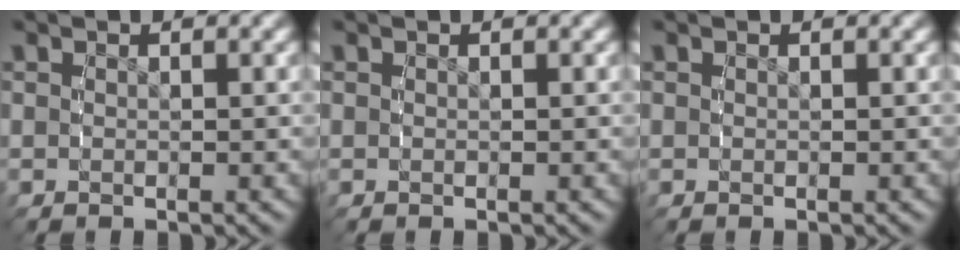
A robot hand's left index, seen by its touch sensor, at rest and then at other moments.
{"total": 0.0}
{"total": 0.0}